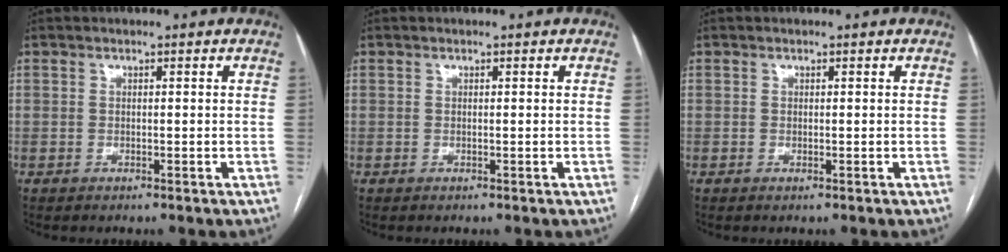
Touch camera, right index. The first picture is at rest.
{"total": 0.0}
{"total": 0.0}